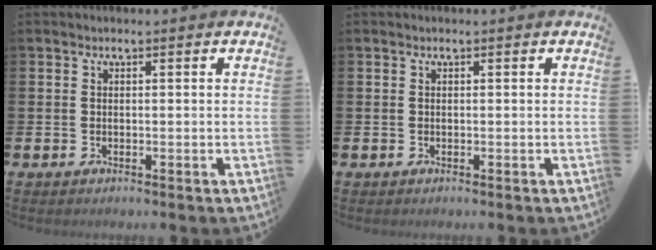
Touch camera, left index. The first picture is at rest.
{"total": 0.0}